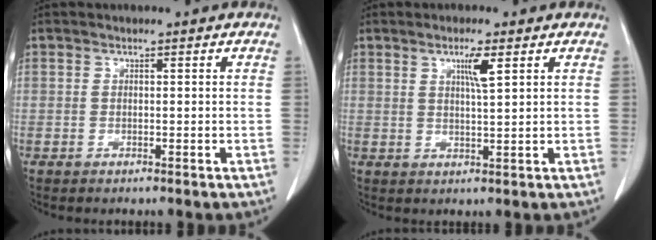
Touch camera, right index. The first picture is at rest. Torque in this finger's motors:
{"motor_torque": [0.23, 0.24, 0.07, 0.03]}